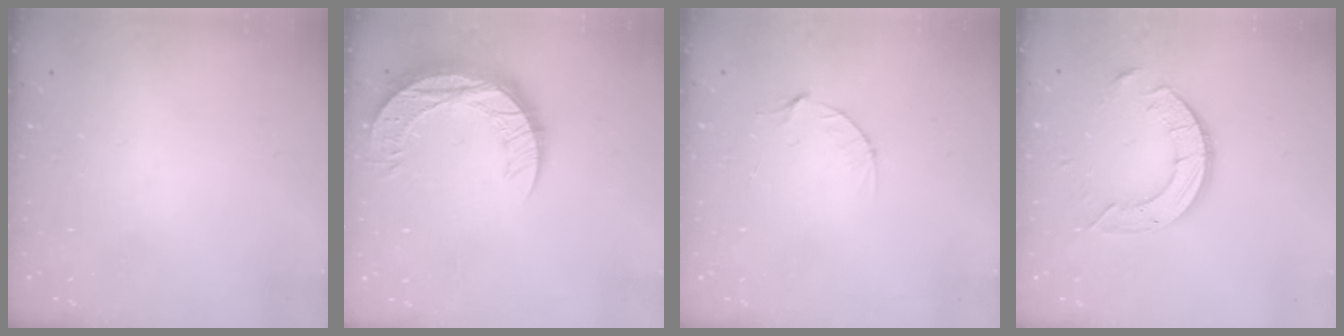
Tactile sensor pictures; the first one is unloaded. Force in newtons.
{"total": 12.8, "press": 12.8, "slide": 0.9}
{"total": 4.1, "press": 4.1, "slide": 0.4}
{"total": 9.8, "press": 9.8, "slide": 0.9}